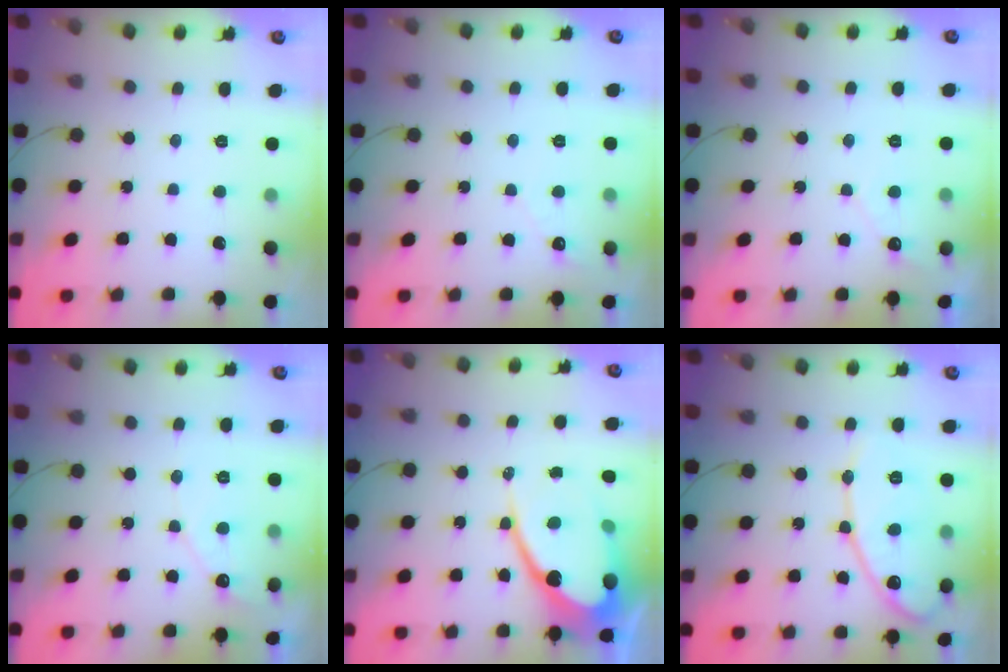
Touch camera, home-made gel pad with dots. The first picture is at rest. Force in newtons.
{"total": 1.7, "press": 1.7, "slide": 0.1}
{"total": 2.7, "press": 2.7, "slide": 0.1}
{"total": 5.5, "press": 5.5, "slide": 0.3}
{"total": 17.2, "press": 17.1, "slide": 1.8}
{"total": 14.0, "press": 13.9, "slide": 1.2}